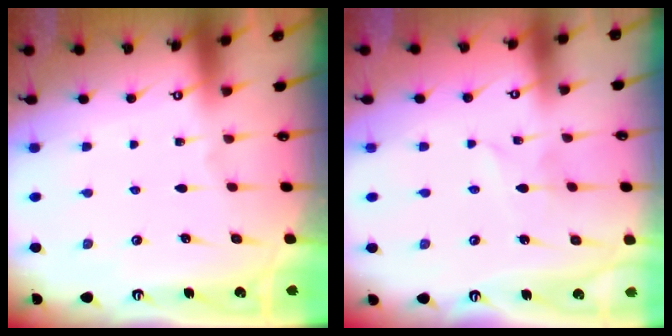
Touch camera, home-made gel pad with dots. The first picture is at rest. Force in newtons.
{"total": 1.7, "press": 1.7, "slide": 0.2}